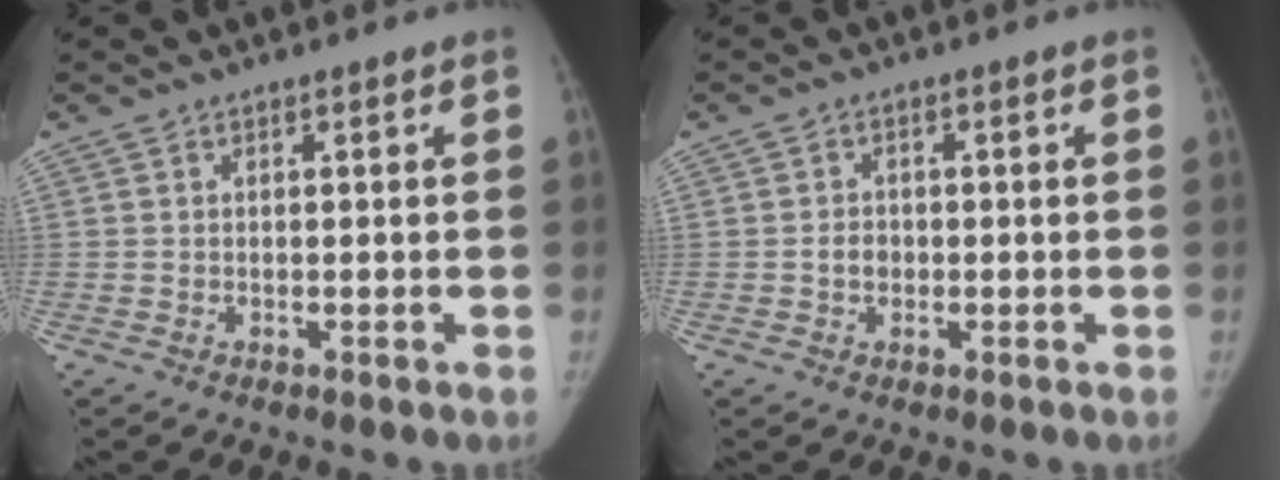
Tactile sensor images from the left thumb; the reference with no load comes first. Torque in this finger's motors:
{"motor_torque": [0.17, 0.84, 0.61, -0.48, 0.05]}